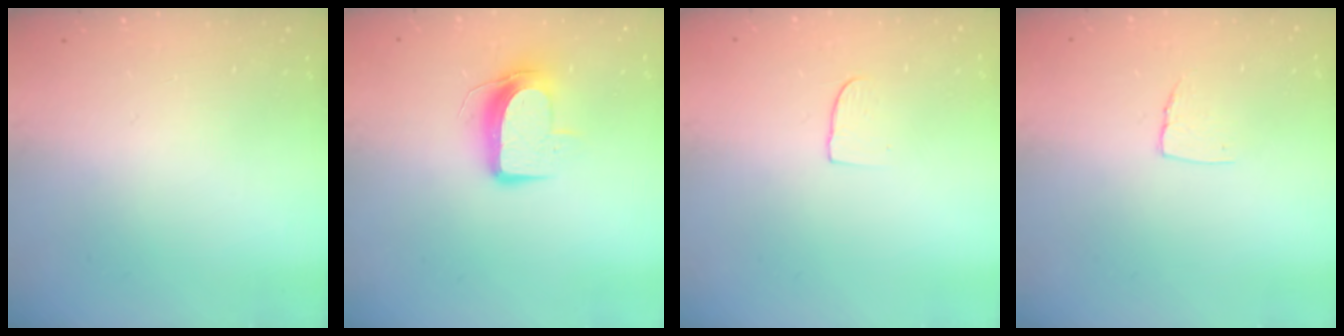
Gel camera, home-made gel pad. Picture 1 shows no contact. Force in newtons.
{"total": 9.7, "press": 9.7, "slide": 0.8}
{"total": 4.7, "press": 4.7, "slide": 0.4}
{"total": 5.1, "press": 5.1, "slide": 0.4}